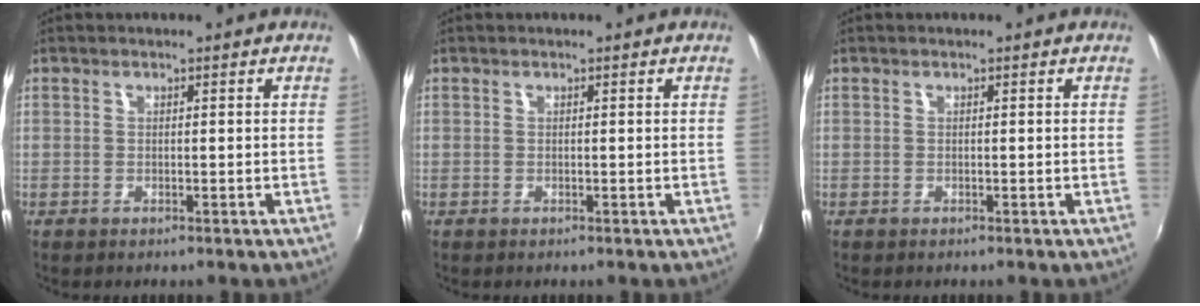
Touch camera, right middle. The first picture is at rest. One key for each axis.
{"total": 0.0}
{"total": 0.0}